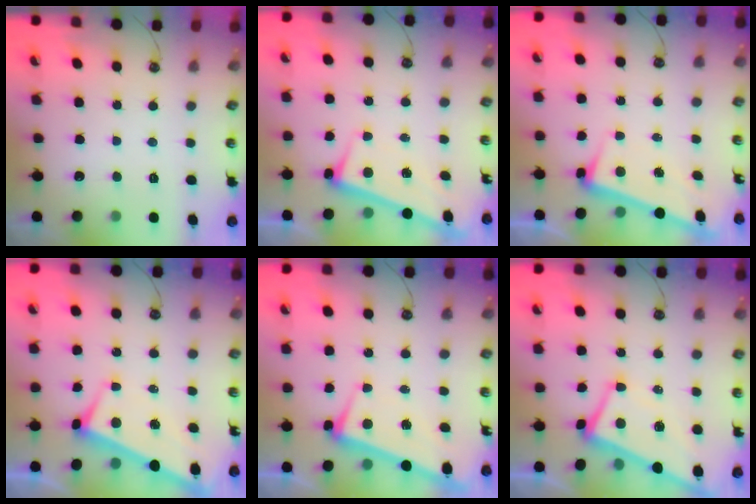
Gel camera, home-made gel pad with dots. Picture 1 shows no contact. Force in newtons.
{"total": 2.8, "press": 2.8, "slide": 0.4}
{"total": 3.3, "press": 3.1, "slide": 1.3}
{"total": 3.0, "press": 2.9, "slide": 0.9}
{"total": 4.0, "press": 3.9, "slide": 1.0}
{"total": 1.0, "press": 0.6, "slide": 0.8}